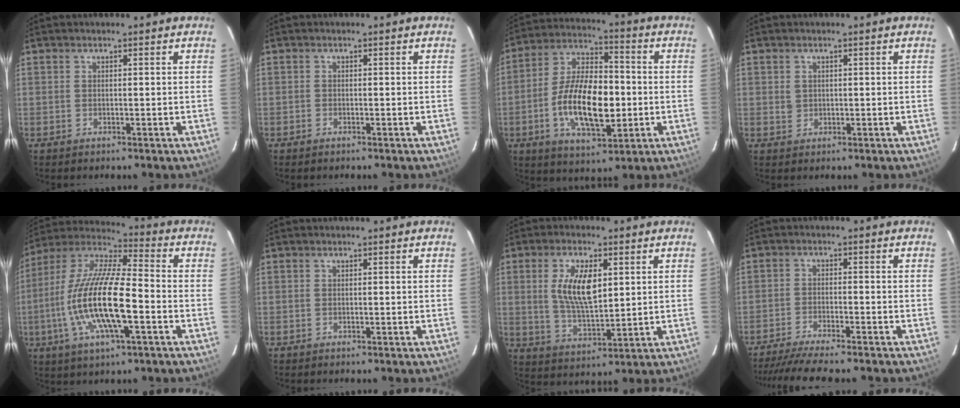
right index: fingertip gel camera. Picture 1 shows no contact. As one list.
[{"total": 0.6, "force": [-0.5, 0.3, -0.1], "torque": [-0.002, -0.003, -0.011]}, {"total": 16.3, "force": [-3.0, 7.6, 14.1], "torque": [-0.270, 0.006, -0.050]}, {"total": 1.6, "force": [0.2, 1.5, 0.3], "torque": [-0.002, 0.003, 0.005]}, {"total": 18.9, "force": [-4.7, 5.0, 17.6], "torque": [-0.346, -0.012, -0.093]}, {"total": 0.0}, {"total": 10.1, "force": [2.4, 4.6, 8.7], "torque": [-0.164, 0.000, 0.052]}, {"total": 9.5, "force": [-8.5, 0.4, 4.2], "torque": [-0.101, -0.018, -0.139]}]